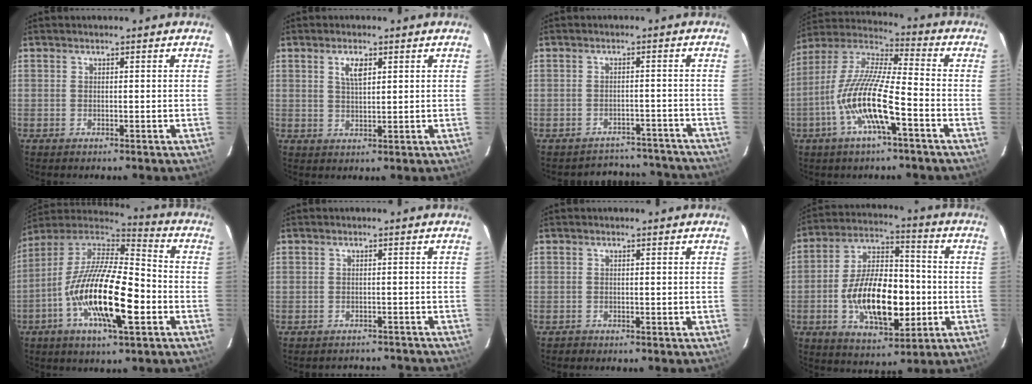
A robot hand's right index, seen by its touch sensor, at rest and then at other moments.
{"total": 3.5, "force": [1.6, 1.5, 2.8], "torque": [-0.050, 0.003, 0.030]}
{"total": 13.0, "force": [-11.9, 4.9, 2.2], "torque": [-0.042, 0.034, -0.133]}
{"total": 14.9, "force": [-5.7, 2.5, 13.5], "torque": [-0.267, -0.008, -0.116]}
{"total": 21.0, "force": [-6.5, 6.7, 18.8], "torque": [-0.356, -0.020, -0.129]}
{"total": 6.8, "force": [-6.0, 2.9, 1.3], "torque": [-0.021, 0.016, -0.069]}
{"total": 0.9, "force": [-0.6, 0.6, -0.2], "torque": [0.002, 0.005, -0.011]}
{"total": 18.0, "force": [-3.6, 8.9, 15.2], "torque": [-0.283, 0.008, -0.051]}